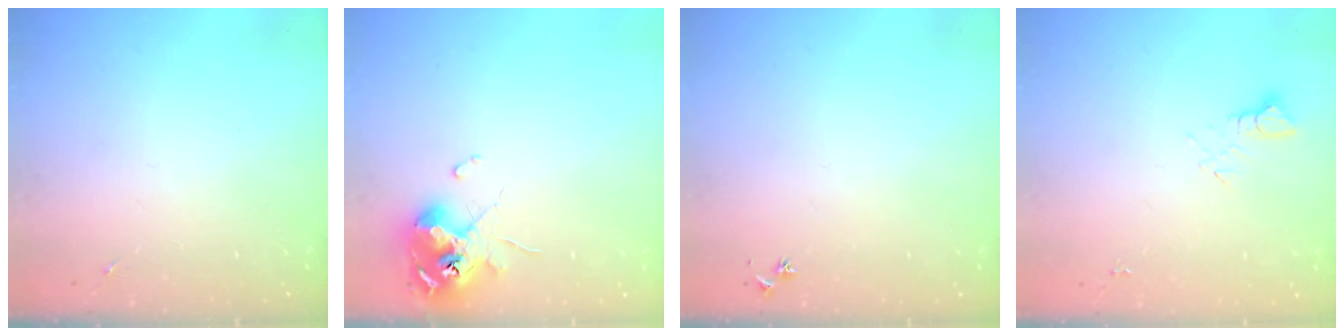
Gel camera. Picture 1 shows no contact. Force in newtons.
{"total": 11.8, "press": 11.7, "slide": 1.1}
{"total": 2.9, "press": 2.8, "slide": 0.3}
{"total": 2.7, "press": 2.7, "slide": 0.2}